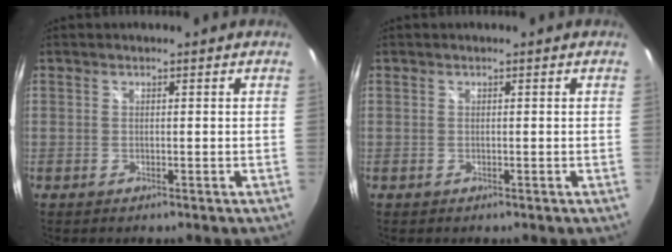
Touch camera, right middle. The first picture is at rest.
{"total": 0.0}